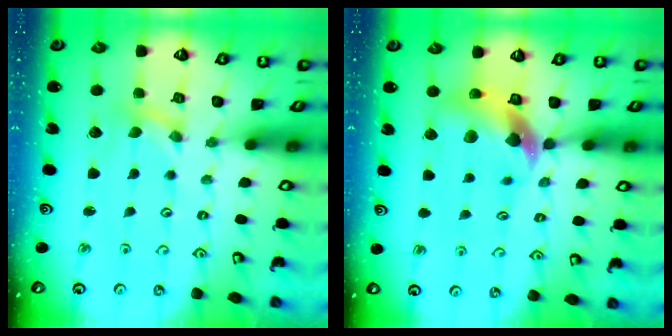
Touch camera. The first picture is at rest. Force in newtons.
{"total": 10.2, "press": 10.1, "slide": 1.6}